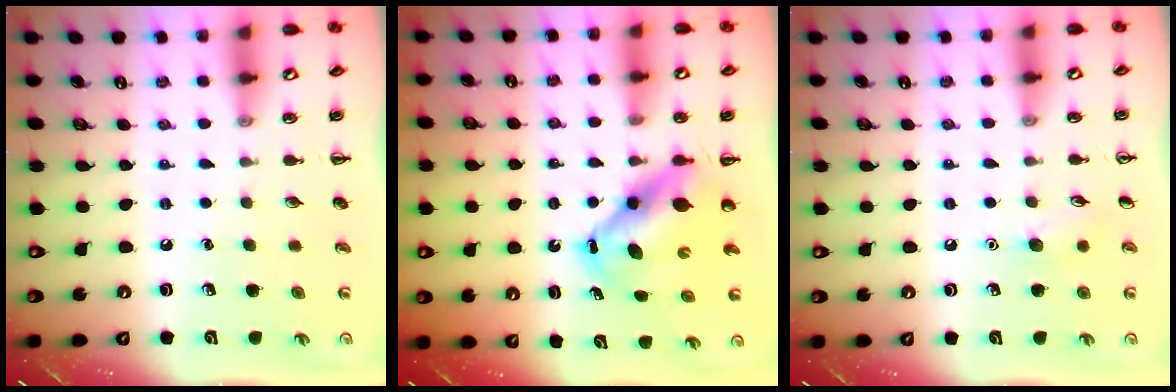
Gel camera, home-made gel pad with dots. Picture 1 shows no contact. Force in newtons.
{"total": 6.9, "press": 6.8, "slide": 1.6}
{"total": 7.1, "press": 6.9, "slide": 1.6}